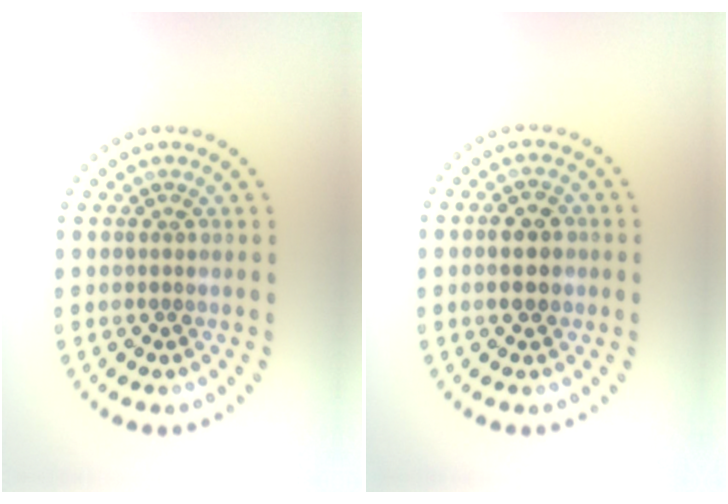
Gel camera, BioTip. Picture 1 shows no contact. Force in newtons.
{"total": 2.6, "press": 2.6, "slide": 0.1}